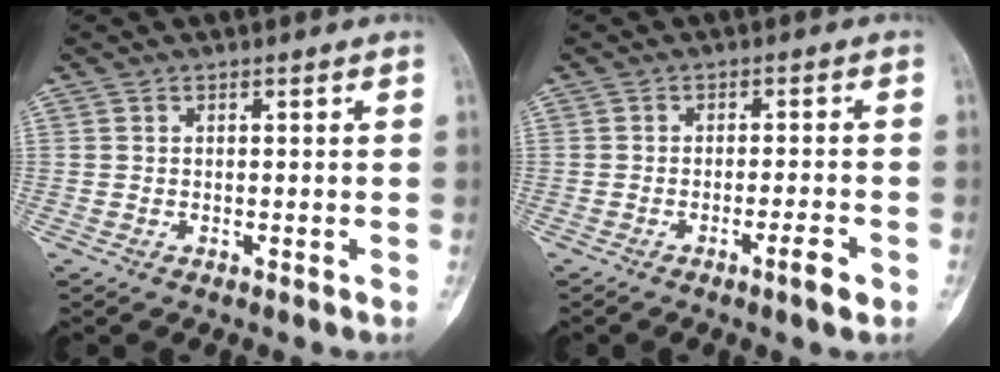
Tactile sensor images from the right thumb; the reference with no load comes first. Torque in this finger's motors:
{"motor_torque": [-0.14, -0.03, 0.35, -0.08, -0.01]}